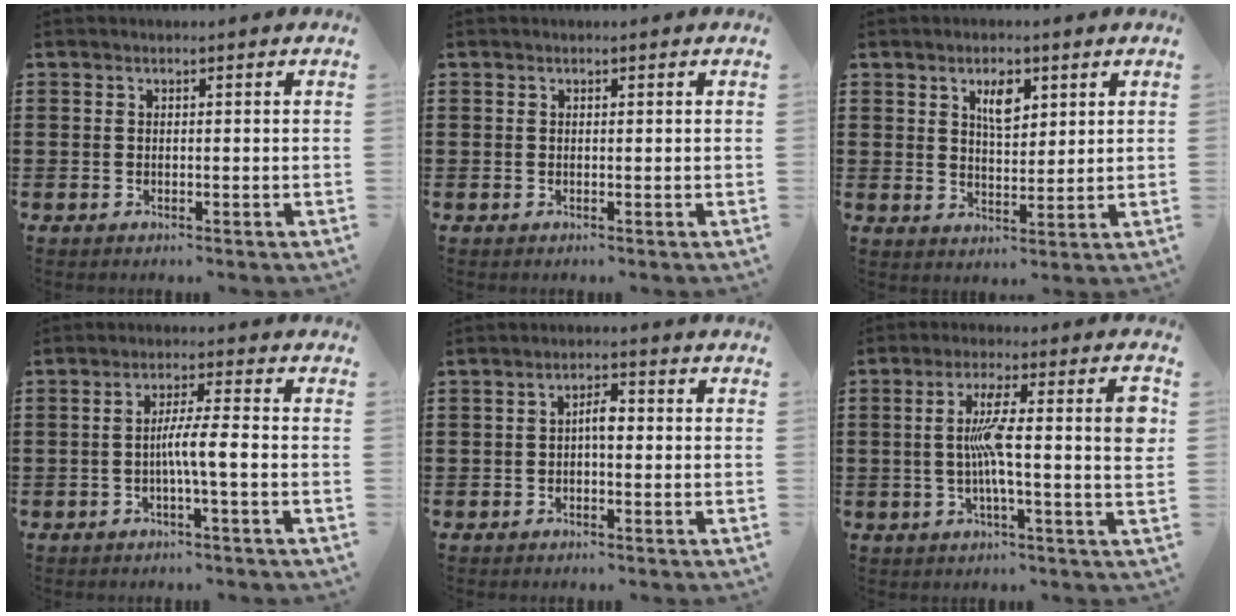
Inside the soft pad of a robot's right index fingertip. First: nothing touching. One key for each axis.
{"total": 0.0}
{"total": 4.5, "fx": 2.4, "fy": 2.1, "fz": 3.2, "tx": -0.055, "ty": 0.001, "tz": 0.039}
{"total": 4.8, "fx": -1.2, "fy": 0.1, "fz": 4.6, "tx": -0.082, "ty": -0.003, "tz": -0.026}
{"total": 2.7, "fx": -0.4, "fy": 1.0, "fz": 2.5, "tx": -0.048, "ty": 0.004, "tz": -0.008}
{"total": 9.8, "fx": 0.6, "fy": 1.5, "fz": 9.7, "tx": -0.168, "ty": 0.002, "tz": 0.003}